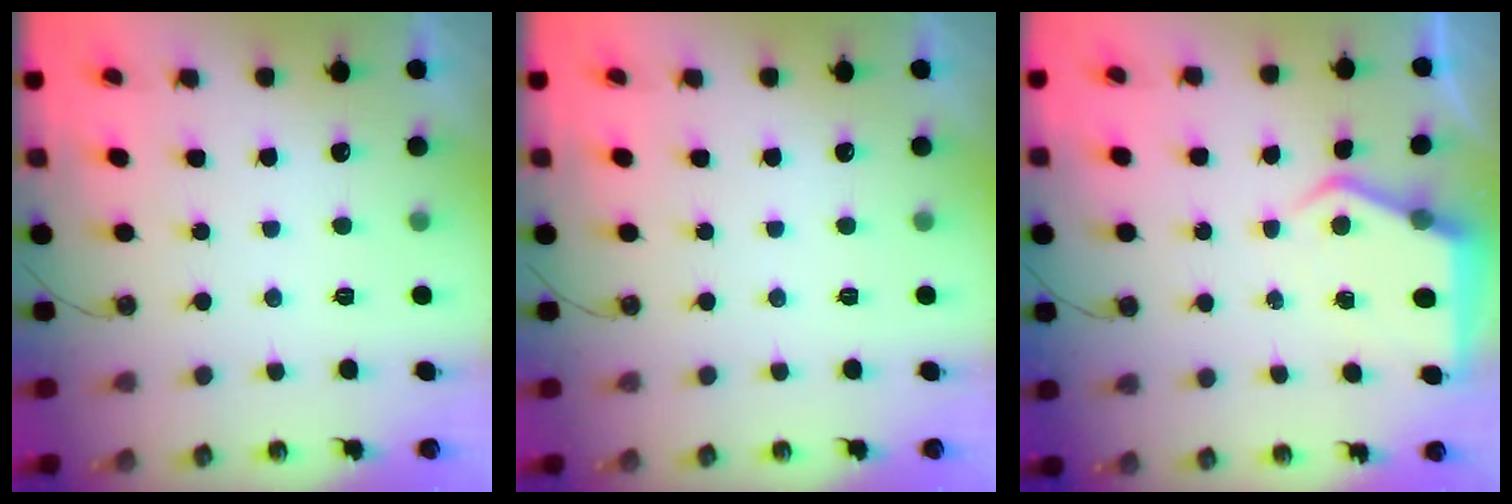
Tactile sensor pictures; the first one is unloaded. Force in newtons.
{"total": 0.0}
{"total": 7.1, "press": 7.1, "slide": 0.7}